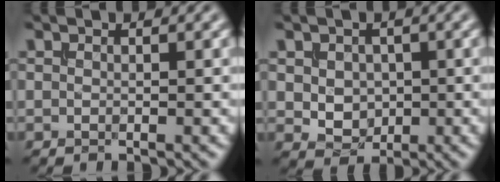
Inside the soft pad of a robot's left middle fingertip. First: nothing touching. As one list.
[{"total": 2.7, "force": [0.2, 2.2, 1.6], "torque": [-0.035, -0.004, 0.005]}]